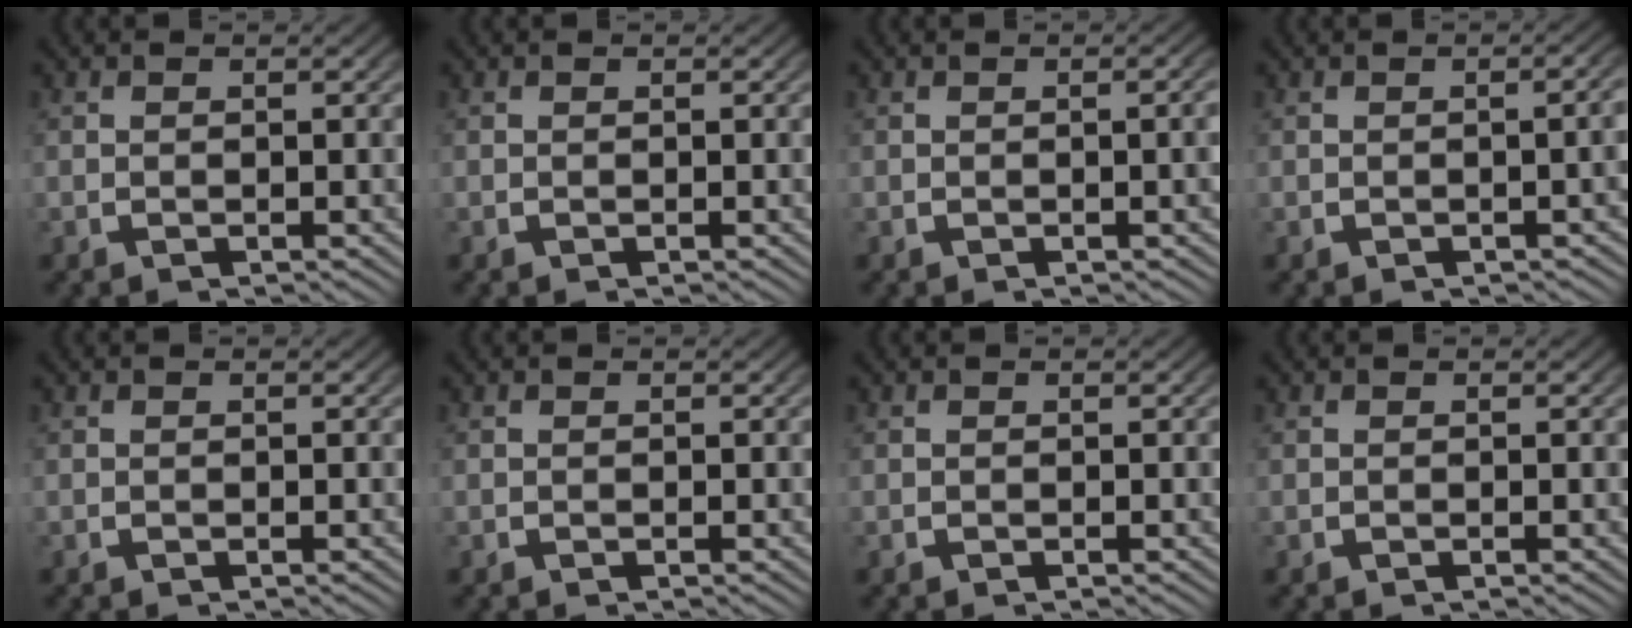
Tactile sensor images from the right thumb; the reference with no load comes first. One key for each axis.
{"total": 0.0}
{"total": 1.2, "fx": -0.2, "fy": 0.1, "fz": 1.2, "tx": -0.016, "ty": 0.004, "tz": -0.002}
{"total": 1.7, "fx": -0.6, "fy": 0.2, "fz": 1.5, "tx": -0.019, "ty": 0.005, "tz": -0.008}
{"total": 0.0}
{"total": 0.0}
{"total": 0.0}
{"total": 0.0}